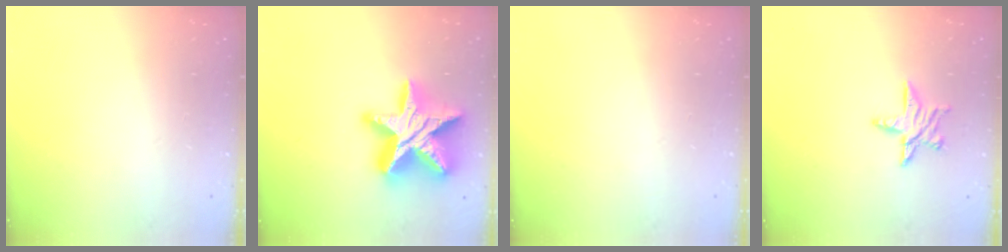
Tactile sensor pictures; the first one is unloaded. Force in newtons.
{"total": 24.6, "press": 24.5, "slide": 2.2}
{"total": 0.0}
{"total": 8.7, "press": 8.7, "slide": 0.7}